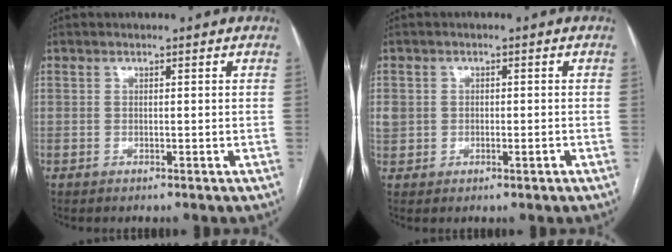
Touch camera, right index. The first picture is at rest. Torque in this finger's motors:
{"motor_torque": [0.00, 0.08, 0.10, 0.00]}